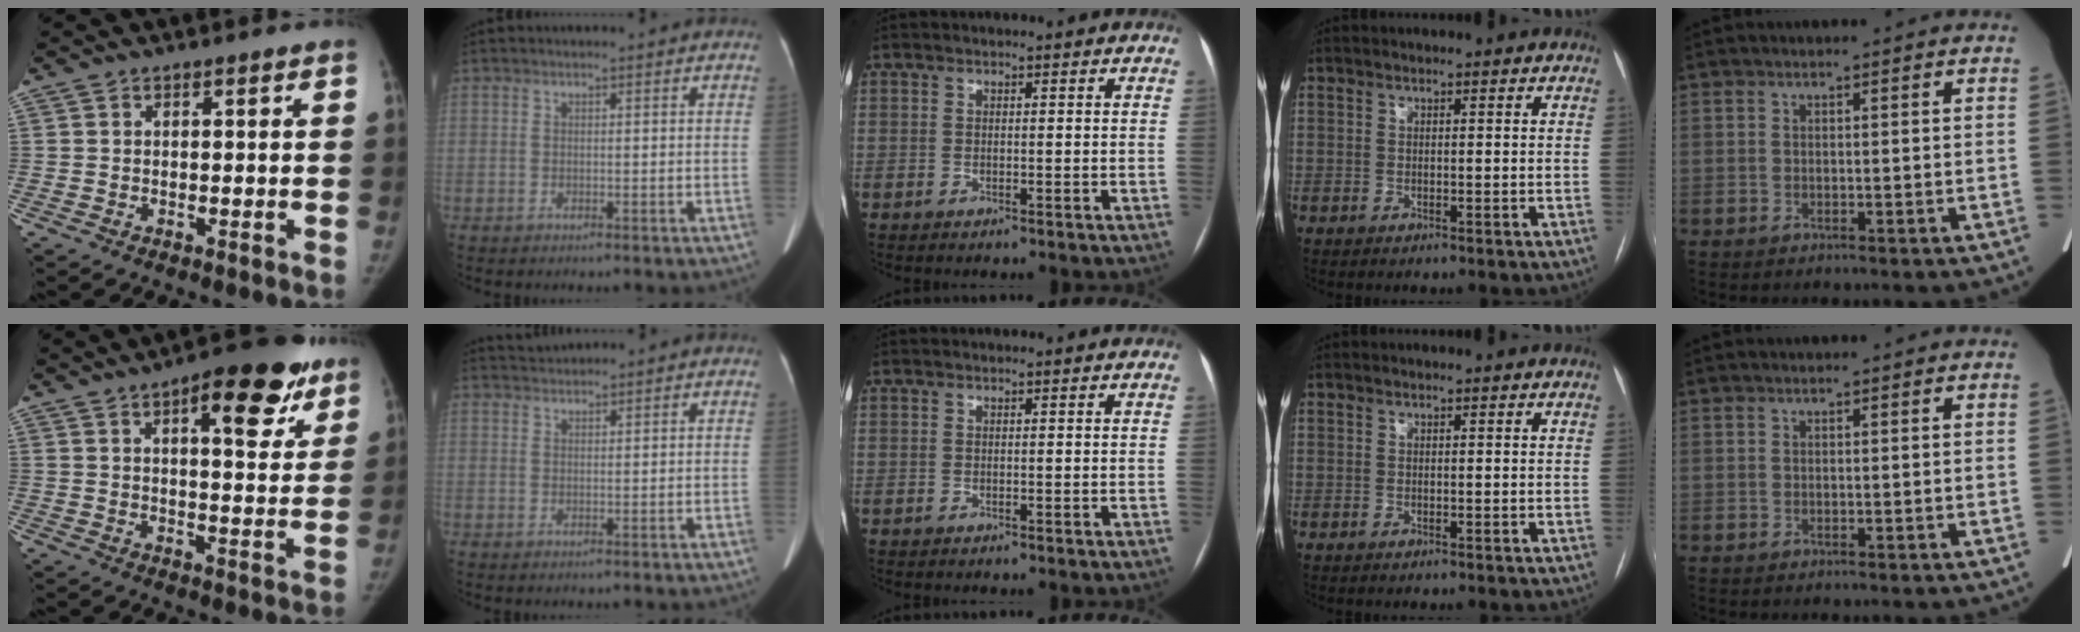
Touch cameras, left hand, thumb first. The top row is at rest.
{"thumb": {"total": 15.3, "force": [8.1, 5.7, 11.6], "torque": [-0.113, -0.024, 0.107]}, "index": {"total": 1.5, "force": [1.5, 0.0, -0.1], "torque": [-0.003, 0.015, 0.032]}}